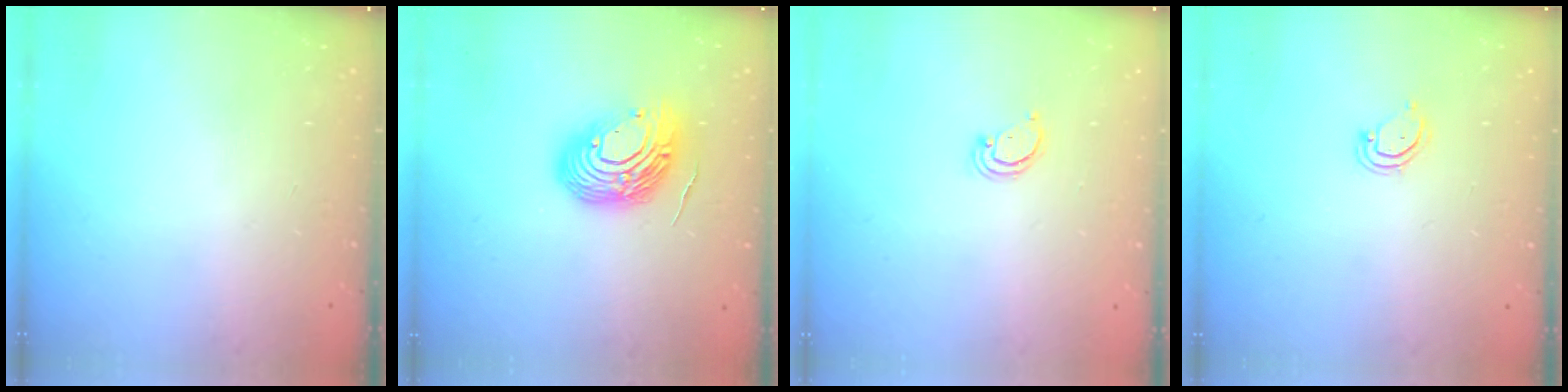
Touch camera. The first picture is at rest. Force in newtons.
{"total": 15.1, "press": 15.0, "slide": 2.0}
{"total": 2.4, "press": 2.4, "slide": 0.2}
{"total": 3.7, "press": 3.7, "slide": 0.3}